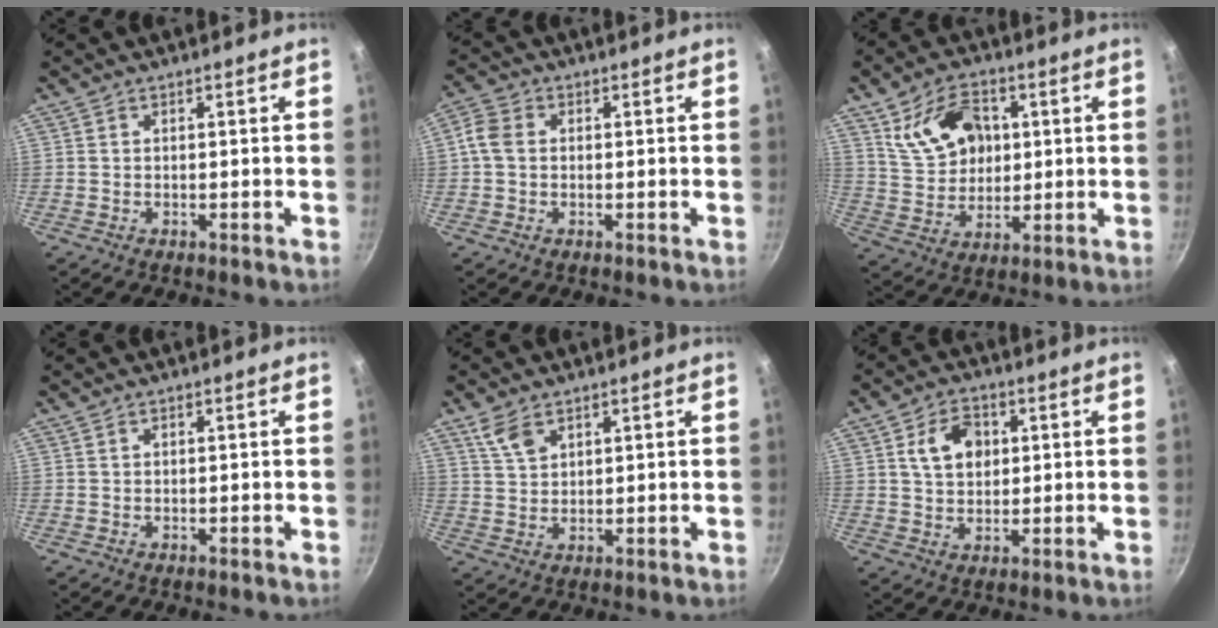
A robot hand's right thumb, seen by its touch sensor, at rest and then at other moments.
{"total": 4.4, "force": [0.1, 3.5, 2.5], "torque": [-0.049, 0.006, -0.012]}
{"total": 12.6, "force": [4.1, 8.9, 7.9], "torque": [-0.112, -0.012, 0.081]}
{"total": 0.0}
{"total": 4.6, "force": [3.0, 2.6, 2.4], "torque": [-0.037, -0.010, 0.064]}
{"total": 7.9, "force": [2.1, 5.7, 5.1], "torque": [-0.067, 0.001, 0.032]}